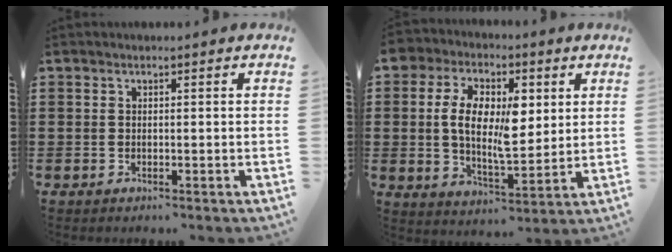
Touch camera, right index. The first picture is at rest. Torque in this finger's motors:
{"motor_torque": [2.14, 0.00, 1.05, 0.21]}